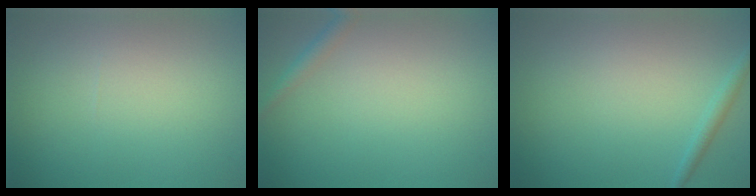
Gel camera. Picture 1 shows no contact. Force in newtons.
{"total": 1.4, "press": 1.4, "slide": 0.1}
{"total": 1.1, "press": 1.1, "slide": 0.0}